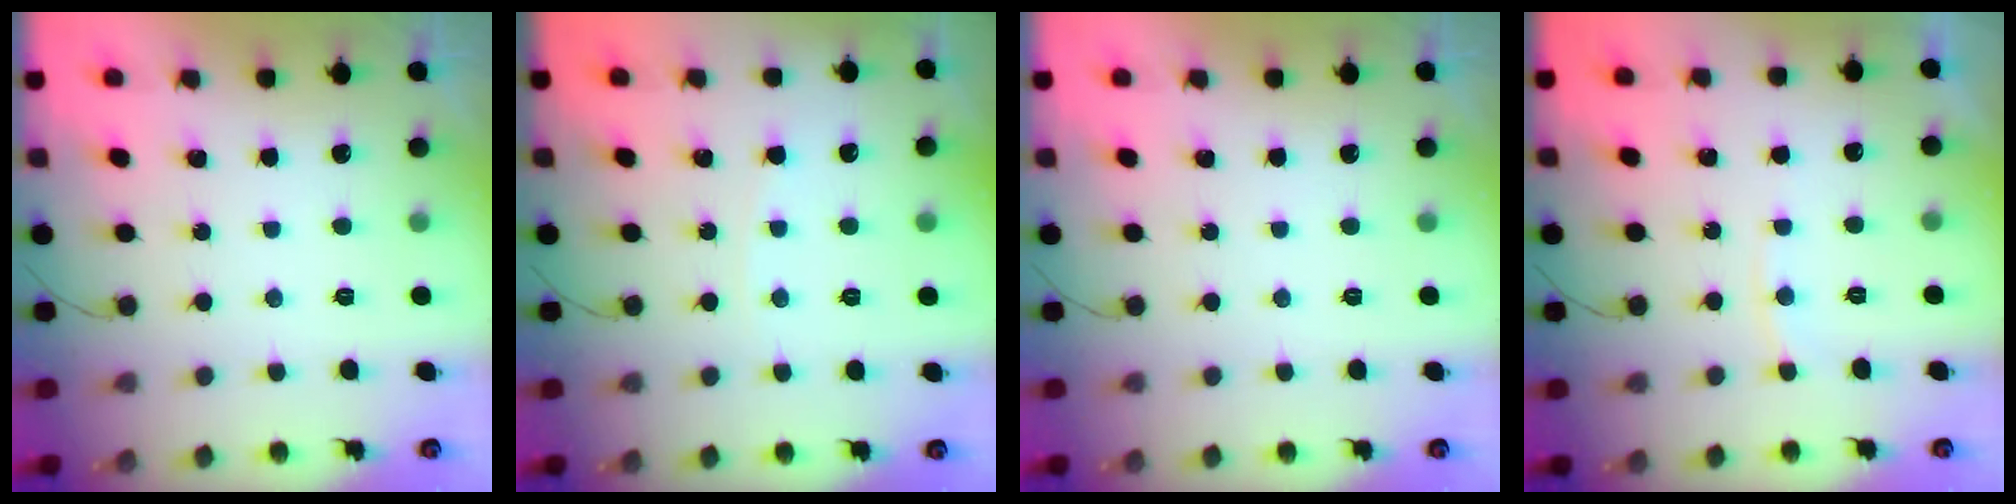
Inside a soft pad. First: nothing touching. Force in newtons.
{"total": 2.3, "press": 2.3, "slide": 0.3}
{"total": 0.0}
{"total": 4.3, "press": 4.3, "slide": 0.7}